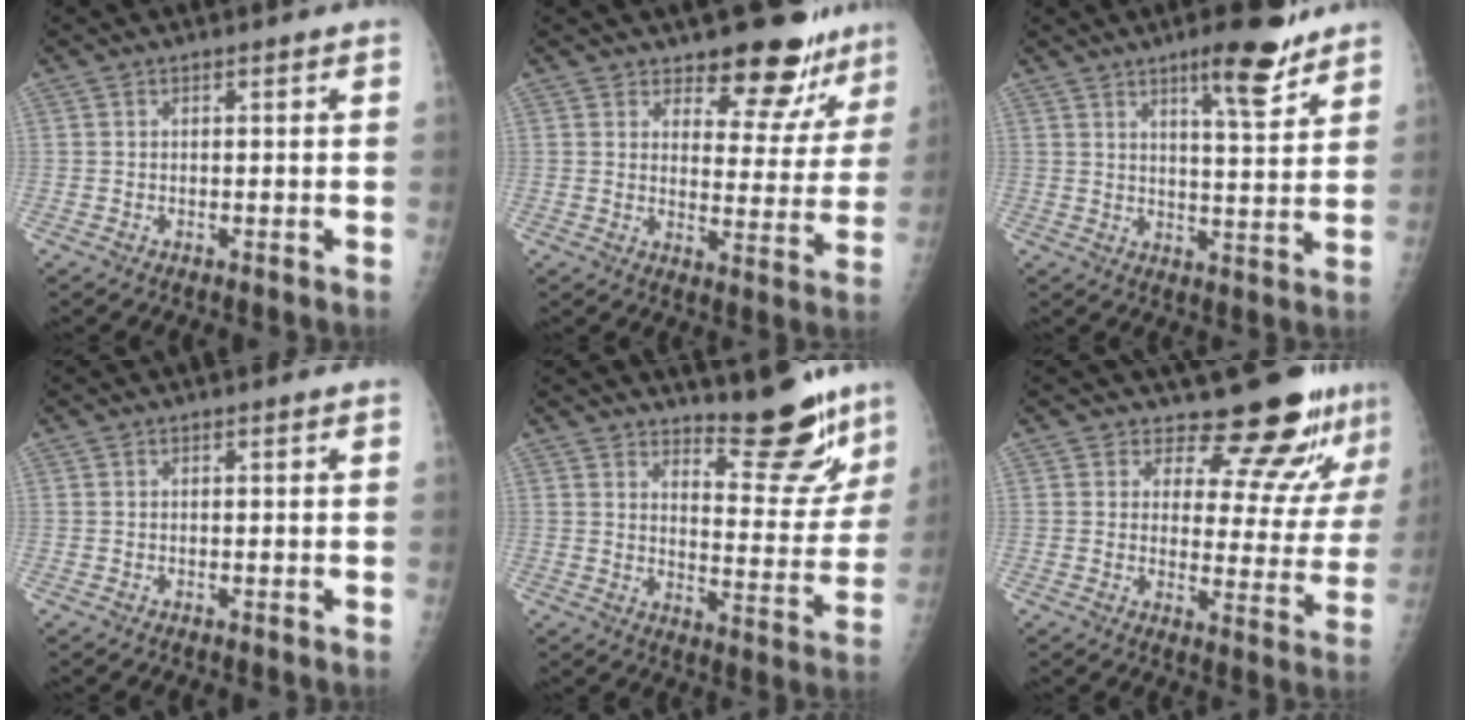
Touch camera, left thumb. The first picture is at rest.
{"total": 12.2, "force": [10.6, 4.9, 3.7], "torque": [-0.002, -0.086, 0.131]}
{"total": 9.6, "force": [6.5, 2.0, 6.7], "torque": [-0.086, -0.043, 0.096]}
{"total": 0.0}
{"total": 13.2, "force": [11.0, 3.5, 6.4], "torque": [-0.050, -0.102, 0.155]}
{"total": 12.9, "force": [11.5, 4.2, 3.9], "torque": [-0.009, -0.096, 0.139]}